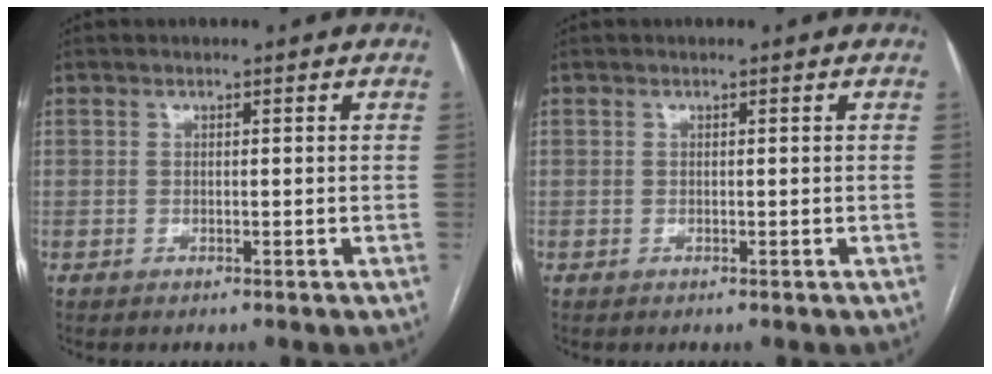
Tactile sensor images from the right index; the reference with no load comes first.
{"total": 0.0}